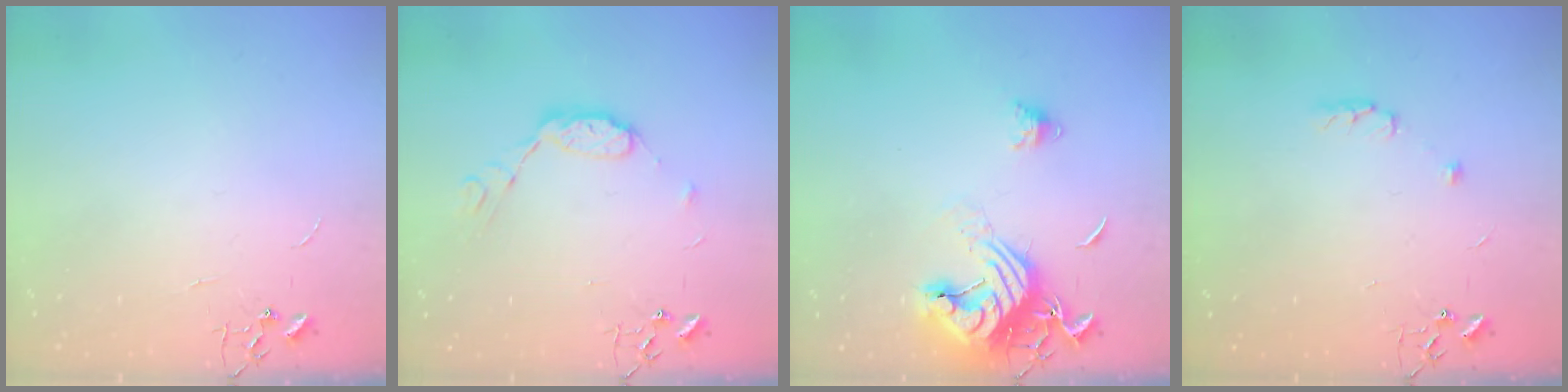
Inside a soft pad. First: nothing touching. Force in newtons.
{"total": 9.1, "press": 9.1, "slide": 0.6}
{"total": 14.8, "press": 14.7, "slide": 1.7}
{"total": 5.3, "press": 5.2, "slide": 0.8}